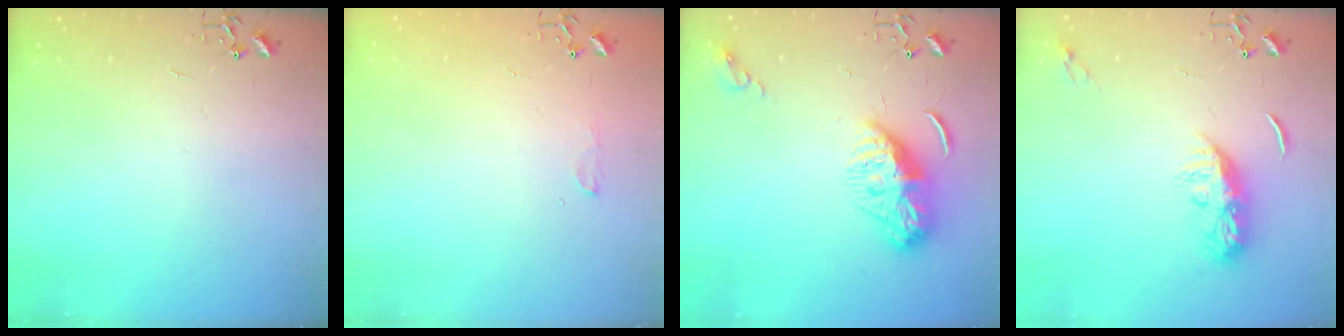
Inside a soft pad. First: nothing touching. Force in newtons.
{"total": 6.1, "press": 6.1, "slide": 0.7}
{"total": 9.6, "press": 9.6, "slide": 1.0}
{"total": 8.4, "press": 8.4, "slide": 0.4}